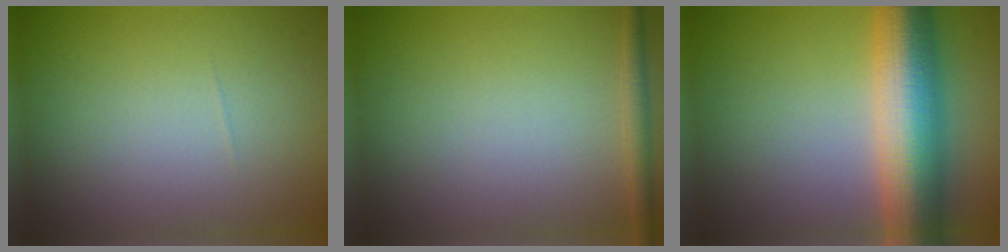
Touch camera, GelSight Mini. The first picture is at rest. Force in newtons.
{"total": 1.4, "press": 1.4, "slide": 0.1}
{"total": 10.7, "press": 10.6, "slide": 0.2}